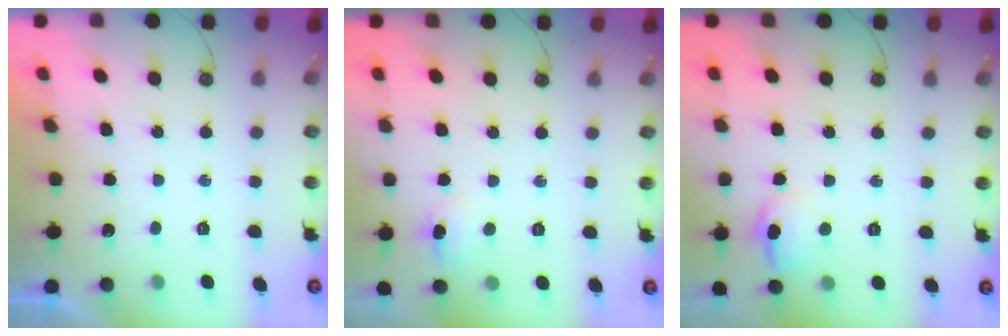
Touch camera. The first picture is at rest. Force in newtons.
{"total": 5.0, "press": 4.5, "slide": 2.2}
{"total": 8.0, "press": 7.9, "slide": 1.4}